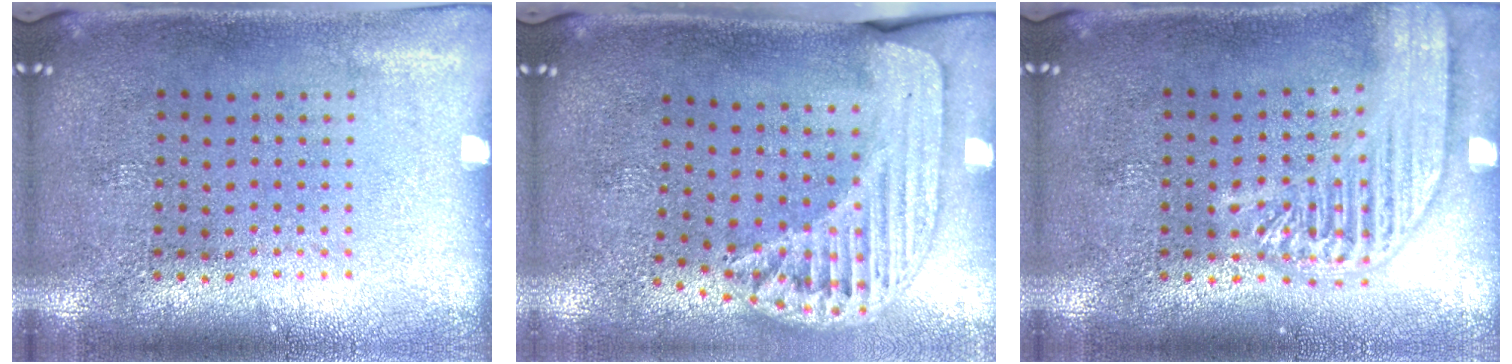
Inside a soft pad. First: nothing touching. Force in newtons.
{"total": 1.7, "press": 1.5, "slide": 0.7}
{"total": 3.6, "press": 3.6, "slide": 0.5}